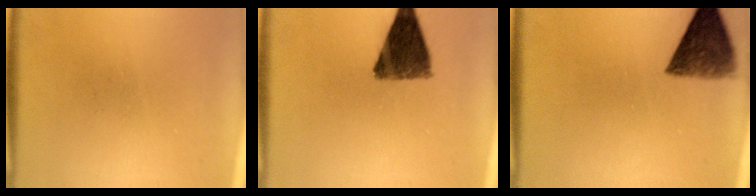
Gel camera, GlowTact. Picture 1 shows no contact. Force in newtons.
{"total": 10.4}
{"total": 8.9}